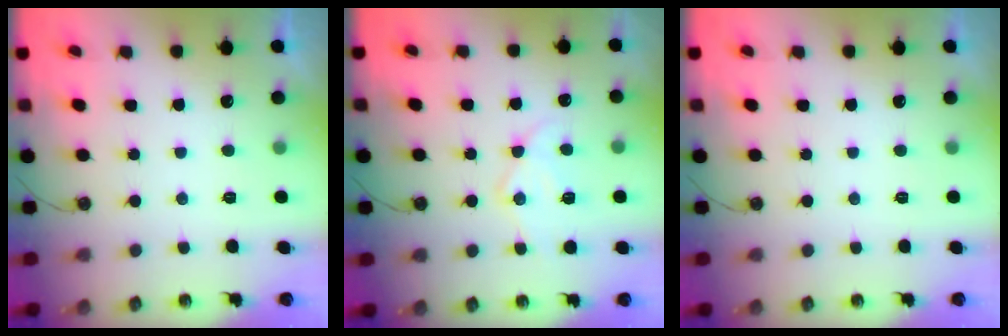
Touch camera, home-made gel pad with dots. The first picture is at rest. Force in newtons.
{"total": 12.1, "press": 12.1, "slide": 1.1}
{"total": 0.0}